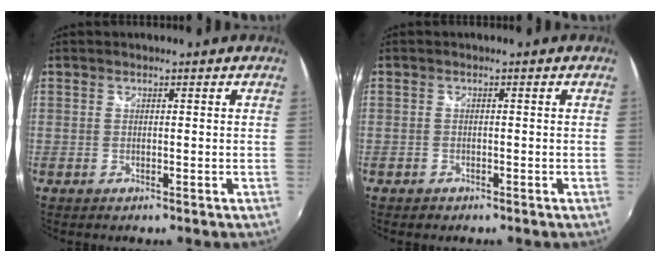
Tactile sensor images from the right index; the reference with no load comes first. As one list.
[{"total": 1.2, "force": [-0.8, 0.8, 0.2], "torque": [-0.008, 0.000, -0.012]}]